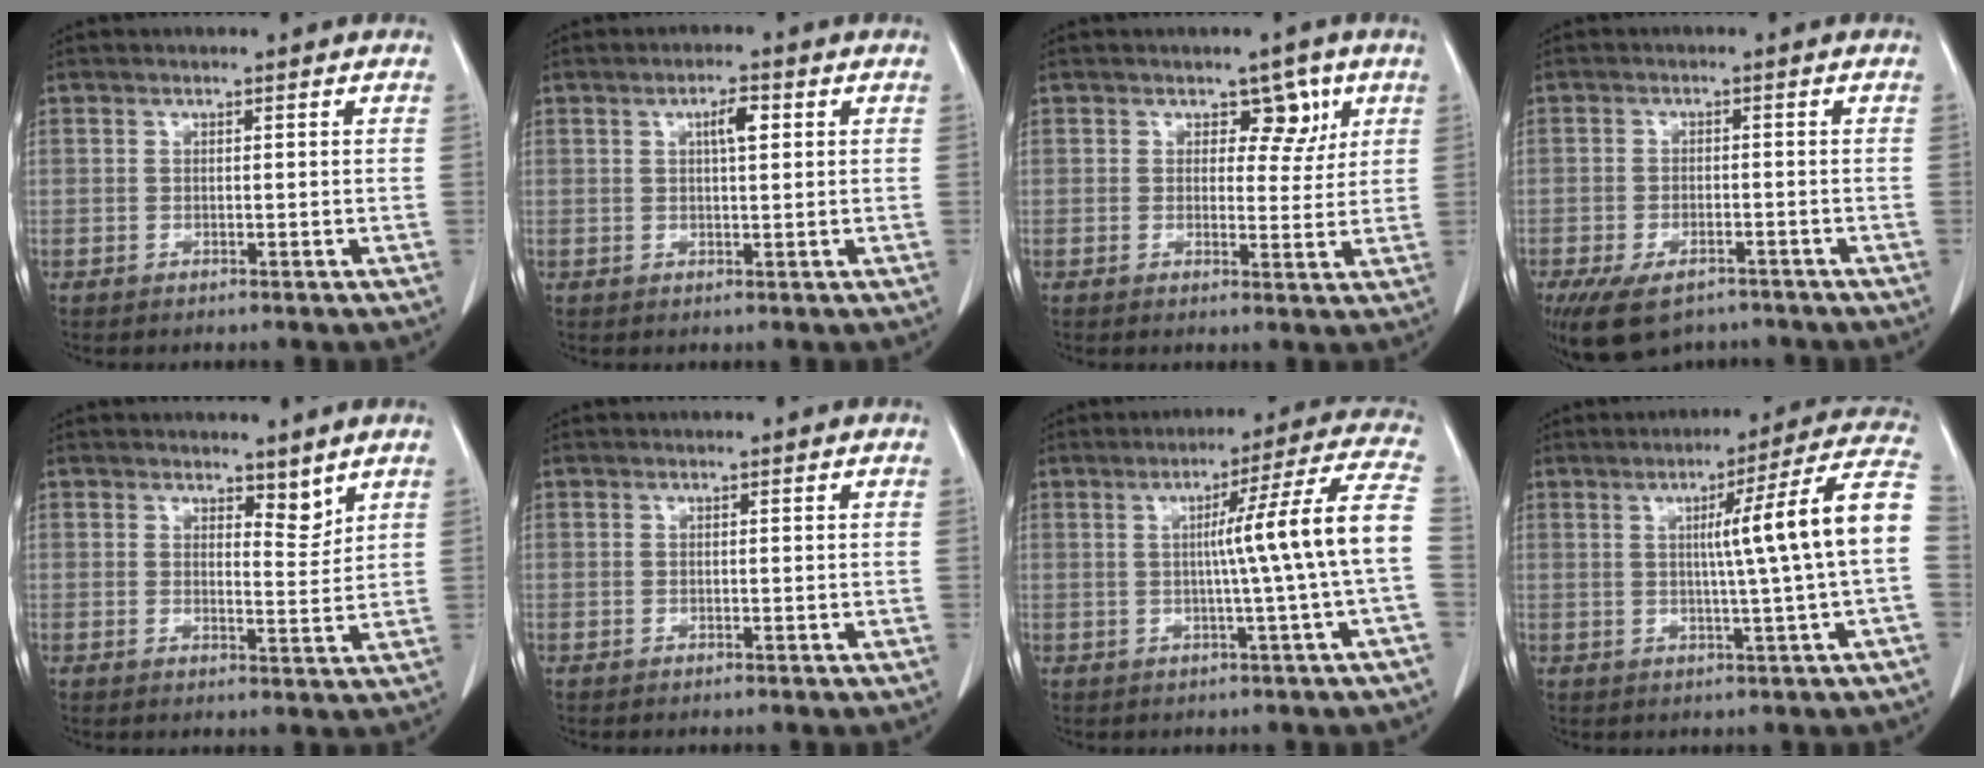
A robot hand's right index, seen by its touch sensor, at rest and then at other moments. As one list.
[{"total": 3.3, "force": [1.1, 0.8, 3.0], "torque": [-0.052, 0.004, 0.018]}, {"total": 4.5, "force": [2.2, 2.7, 2.8], "torque": [-0.023, 0.005, 0.028]}, {"total": 9.5, "force": [-6.7, 4.5, 5.0], "torque": [-0.094, -0.005, -0.103]}, {"total": 3.3, "force": [2.7, 1.1, 1.6], "torque": [-0.019, -0.011, 0.044]}, {"total": 0.0}, {"total": 11.9, "force": [-0.5, -2.4, 11.7], "torque": [-0.157, 0.013, -0.007]}, {"total": 12.9, "force": [0.6, -1.8, 12.7], "torque": [-0.171, 0.016, 0.003]}]